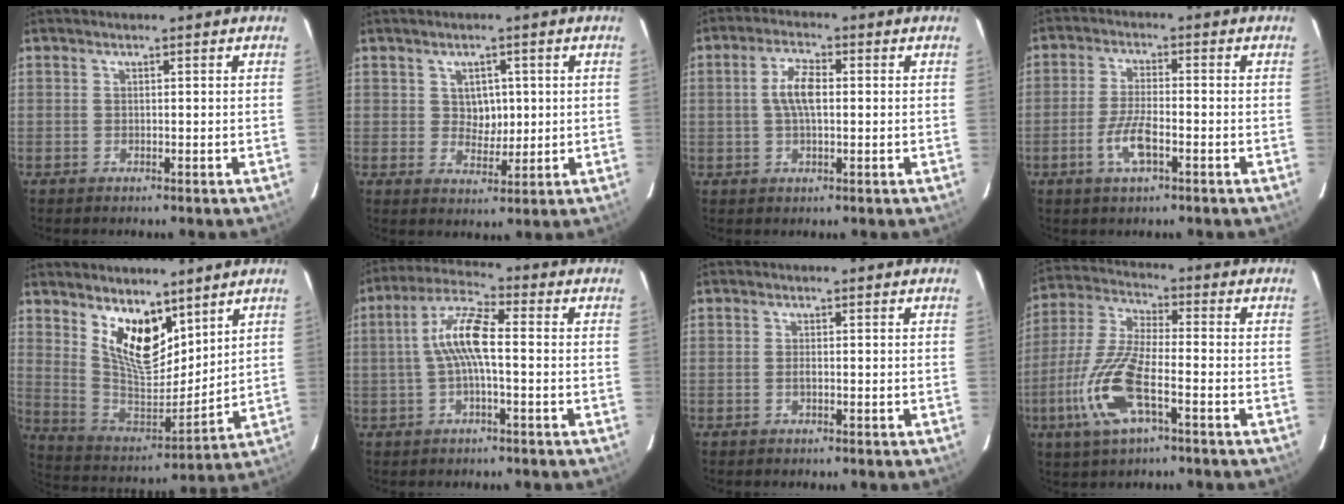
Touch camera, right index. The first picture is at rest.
{"total": 4.4, "force": [0.9, 3.6, 2.3], "torque": [-0.032, 0.005, 0.020]}
{"total": 5.6, "force": [0.4, 2.1, 5.2], "torque": [-0.099, 0.009, 0.009]}
{"total": 6.4, "force": [-2.8, 1.9, 5.5], "torque": [-0.117, -0.003, -0.054]}
{"total": 14.1, "force": [8.7, 6.3, 9.1], "torque": [-0.167, -0.016, 0.174]}
{"total": 8.9, "force": [-0.3, 1.9, 8.6], "torque": [-0.176, 0.018, -0.006]}
{"total": 0.9, "force": [-0.3, 0.2, 0.8], "torque": [-0.016, 0.001, -0.004]}
{"total": 14.4, "force": [-5.6, 4.6, 12.4], "torque": [-0.277, -0.009, -0.114]}